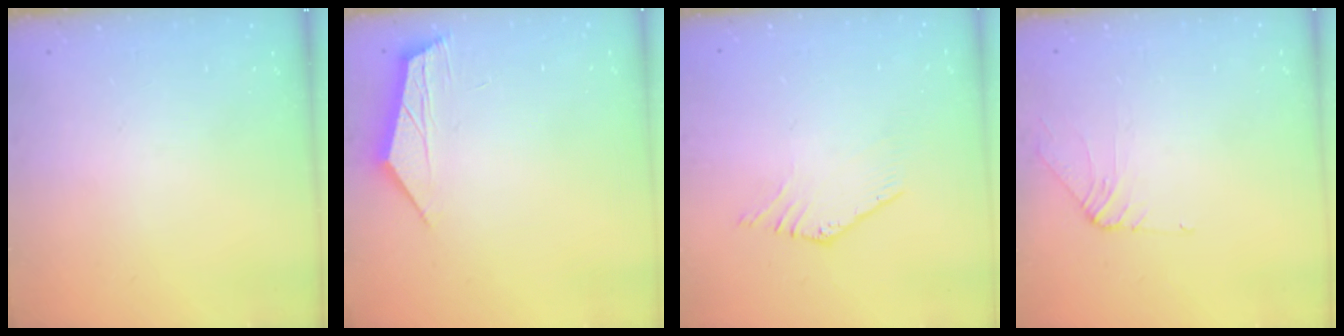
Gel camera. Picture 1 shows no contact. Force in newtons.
{"total": 5.7, "press": 5.7, "slide": 0.3}
{"total": 0.0}
{"total": 4.7, "press": 4.6, "slide": 0.8}